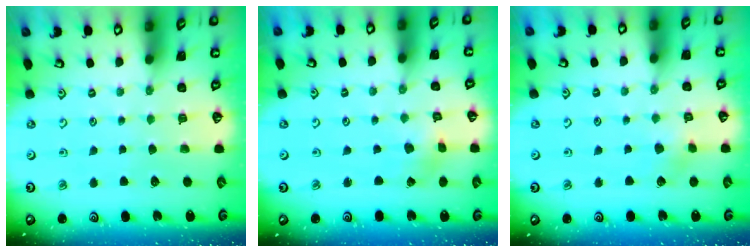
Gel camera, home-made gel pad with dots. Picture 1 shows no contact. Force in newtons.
{"total": 1.4, "press": 1.4, "slide": 0.4}
{"total": 3.1, "press": 3.1, "slide": 0.4}